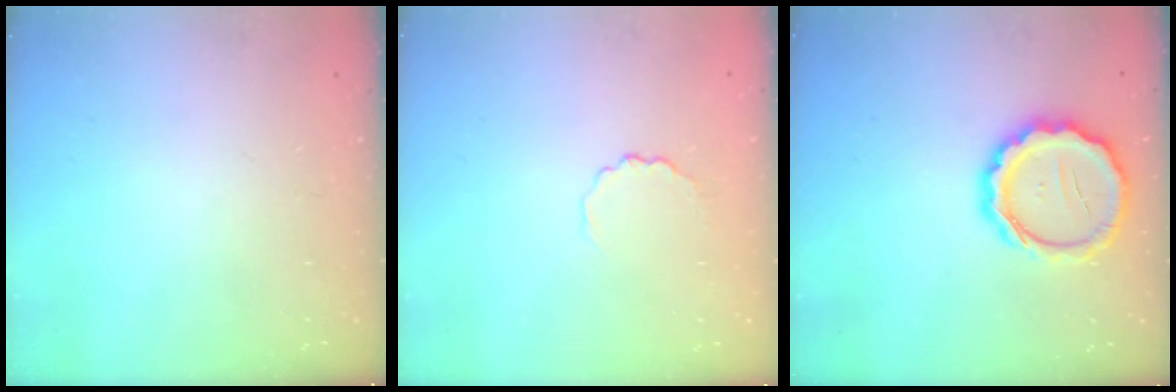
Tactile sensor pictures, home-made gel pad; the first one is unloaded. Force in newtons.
{"total": 2.8, "press": 2.6, "slide": 1.1}
{"total": 14.7, "press": 14.4, "slide": 3.1}